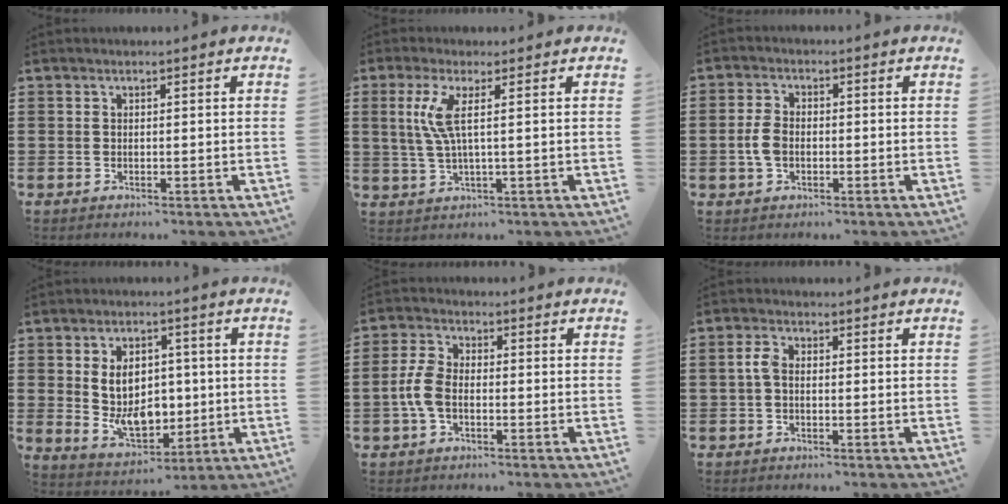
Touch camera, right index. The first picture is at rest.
{"total": 4.9, "force": [1.0, -0.3, 4.8], "torque": [-0.112, -0.015, 0.011]}
{"total": 3.3, "force": [-0.6, 1.7, 2.7], "torque": [-0.068, -0.005, -0.014]}
{"total": 8.1, "force": [0.2, 5.6, 5.8], "torque": [-0.105, -0.004, -0.001]}
{"total": 4.6, "force": [-1.3, 2.2, 3.8], "torque": [-0.096, -0.006, -0.030]}
{"total": 2.3, "force": [-0.2, 0.9, 2.0], "torque": [-0.051, -0.002, -0.009]}